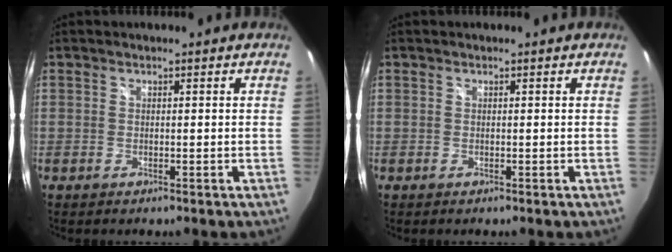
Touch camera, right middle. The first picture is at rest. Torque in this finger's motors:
{"motor_torque": [0.00, 0.00, 0.00, 0.00]}